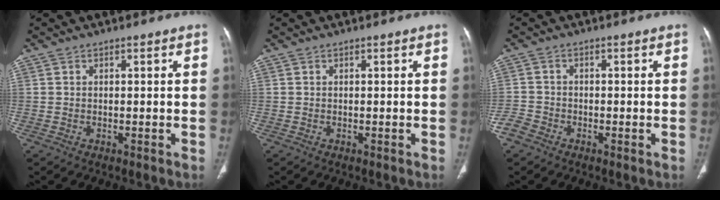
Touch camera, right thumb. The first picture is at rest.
{"total": 0.0}
{"total": 2.7, "force": [-2.0, 1.7, 0.8], "torque": [-0.011, 0.004, -0.046]}